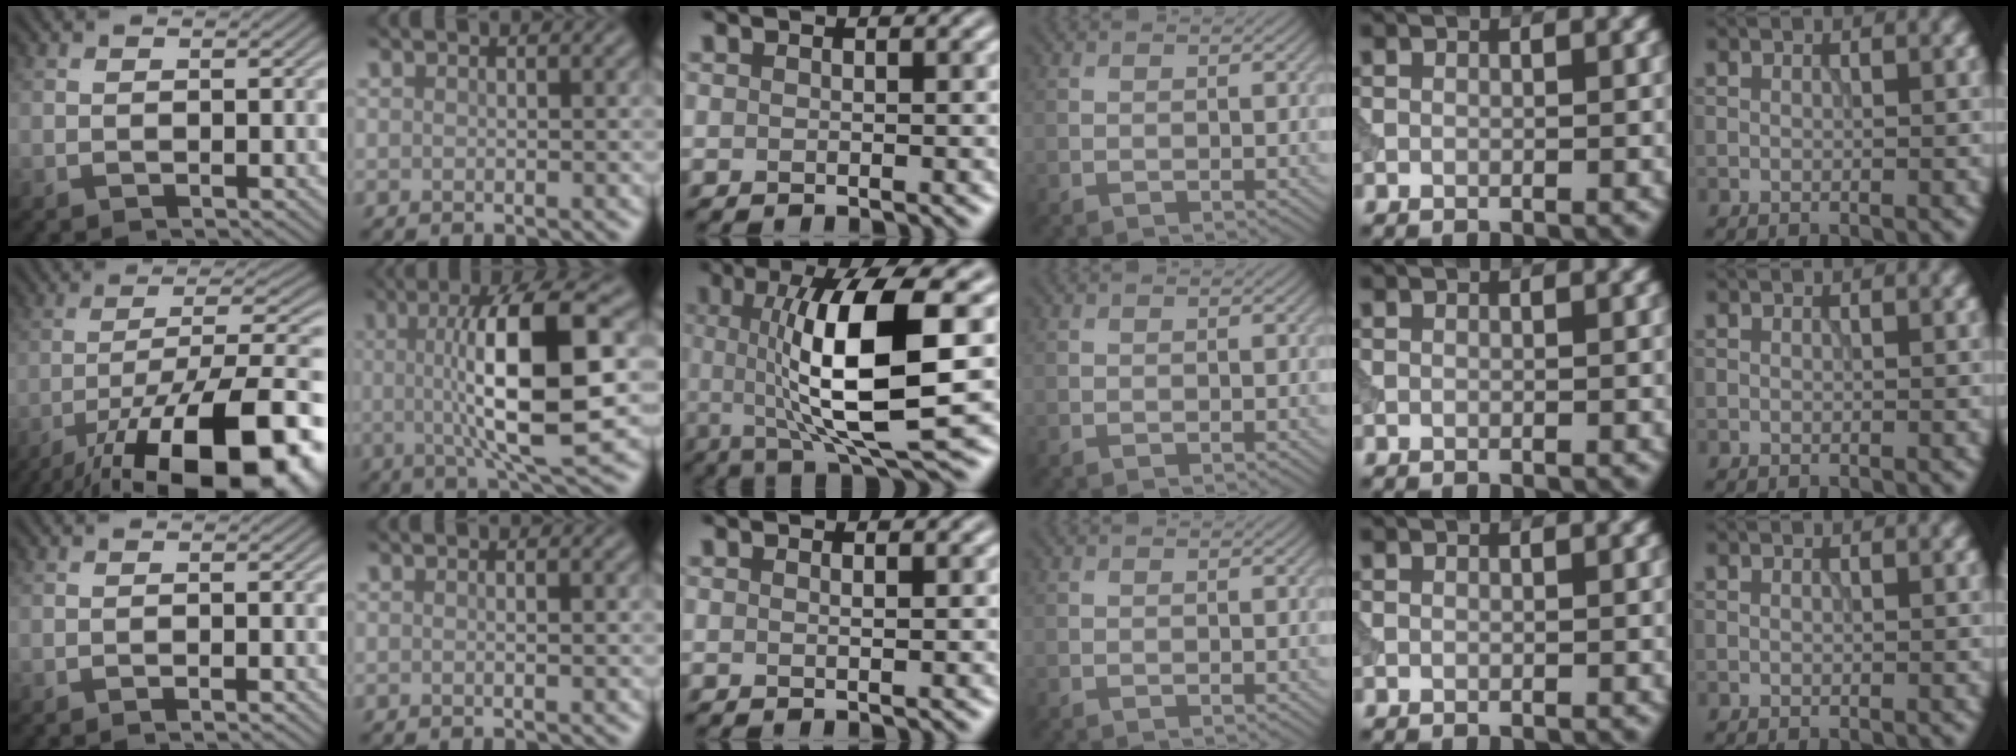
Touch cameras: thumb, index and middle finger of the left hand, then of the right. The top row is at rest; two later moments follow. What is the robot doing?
{"motion": "dispense", "object": "syringe"}